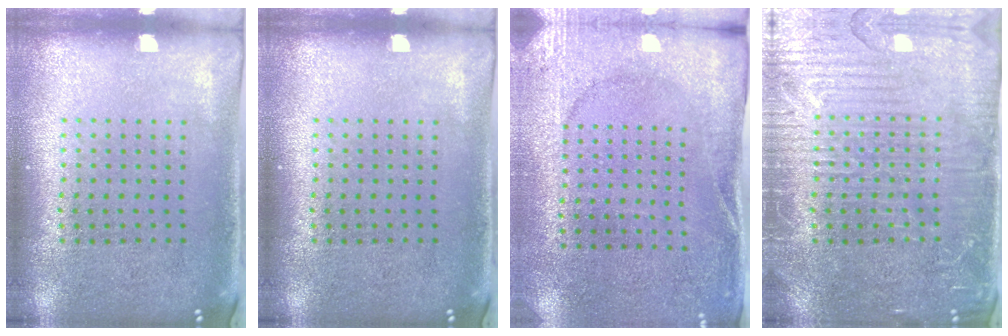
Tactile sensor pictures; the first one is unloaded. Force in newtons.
{"total": 0.0}
{"total": 2.6, "press": 2.5, "slide": 0.7}
{"total": 4.1, "press": 4.0, "slide": 1.1}